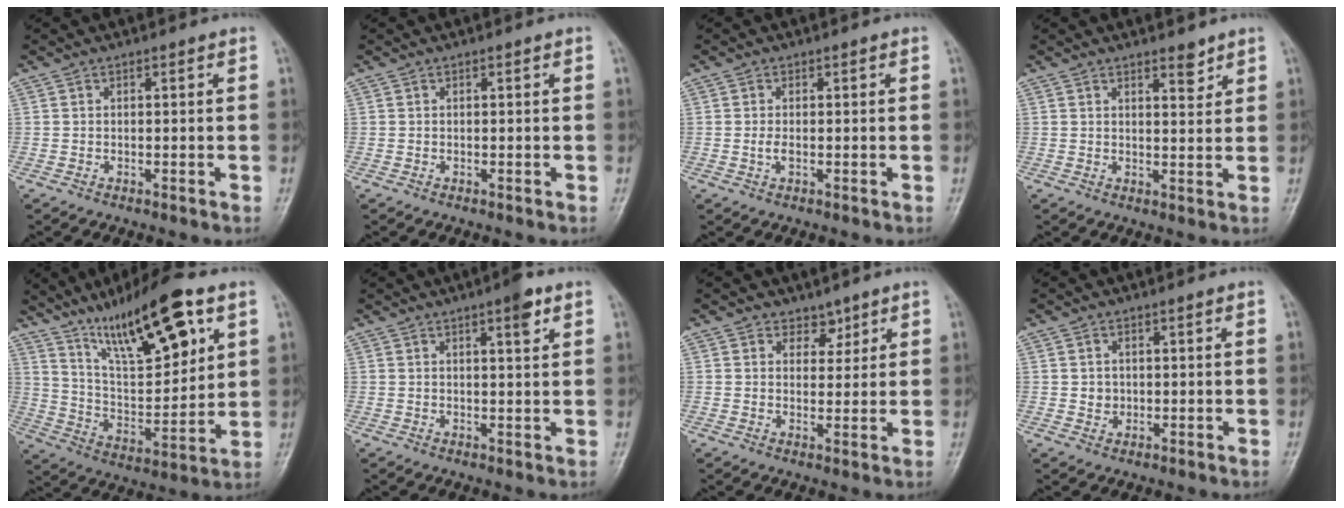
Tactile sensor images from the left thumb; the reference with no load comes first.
{"total": 0.0}
{"total": 1.5, "force": [-0.2, 0.8, 1.2], "torque": [-0.025, 0.000, -0.004]}
{"total": 2.7, "force": [2.1, 1.0, 1.3], "torque": [-0.010, -0.016, 0.033]}
{"total": 20.4, "force": [11.2, 6.3, 15.9], "torque": [-0.226, -0.044, 0.202]}
{"total": 4.0, "force": [2.2, 0.8, 3.2], "torque": [-0.043, -0.009, 0.030]}
{"total": 3.2, "force": [2.2, 2.2, 0.5], "torque": [0.019, -0.013, 0.030]}
{"total": 2.1, "force": [0.3, 2.0, 0.7], "torque": [-0.001, 0.001, 0.007]}